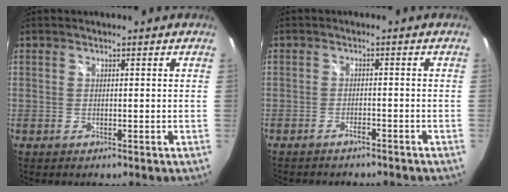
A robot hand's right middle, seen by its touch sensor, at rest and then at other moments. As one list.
[{"total": 3.3, "force": [-3.0, 0.9, 1.1], "torque": [-0.036, -0.005, -0.046]}]